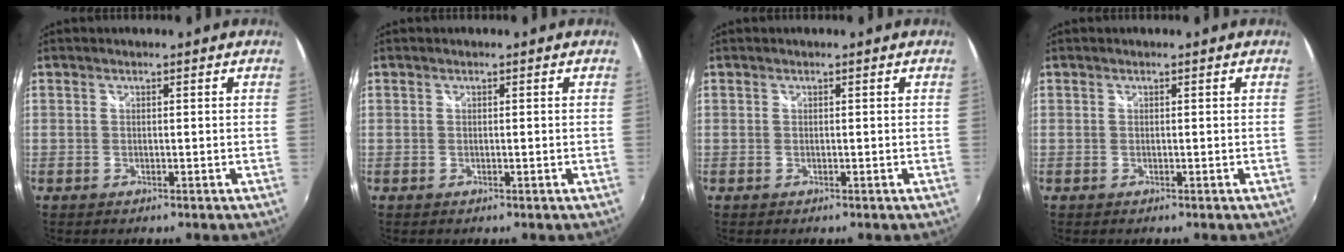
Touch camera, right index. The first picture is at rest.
{"total": 0.0}
{"total": 0.0}
{"total": 0.0}